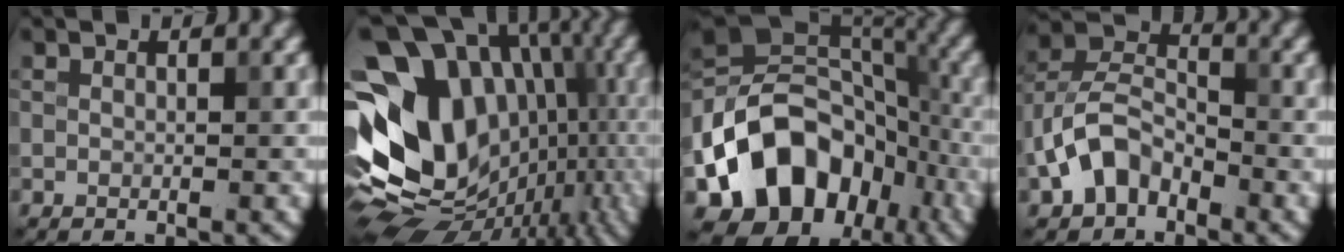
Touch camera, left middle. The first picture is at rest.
{"total": 19.0, "force": [-1.3, 13.7, 13.1], "torque": [-0.202, 0.012, 0.007]}
{"total": 13.1, "force": [-5.9, 9.6, 6.6], "torque": [-0.113, 0.004, -0.112]}
{"total": 5.7, "force": [-2.9, 3.6, 3.3], "torque": [-0.063, 0.011, -0.065]}